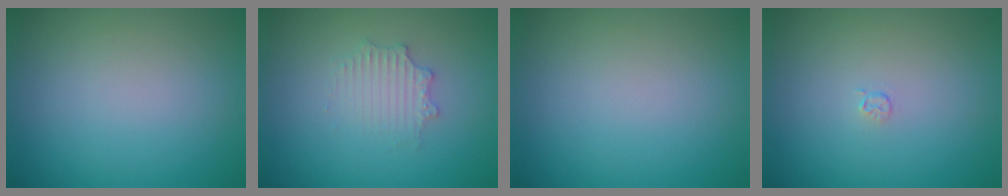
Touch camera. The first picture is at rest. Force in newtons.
{"total": 2.2, "press": 2.2, "slide": 0.4}
{"total": 0.0}
{"total": 0.6, "press": 0.3, "slide": 0.6}